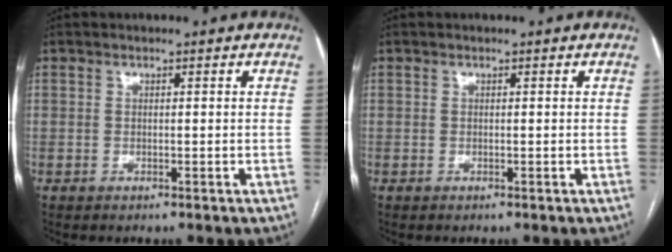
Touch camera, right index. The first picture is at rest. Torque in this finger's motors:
{"motor_torque": [0.00, 0.00, 0.00, 0.00]}